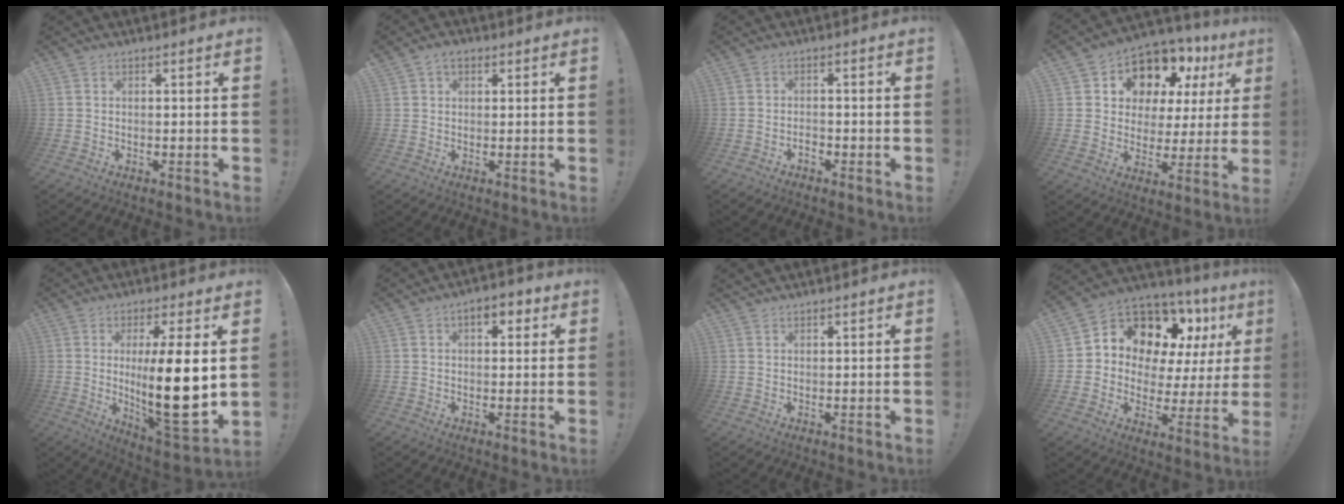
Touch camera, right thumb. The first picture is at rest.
{"total": 3.4, "force": [1.8, 2.3, 1.7], "torque": [-0.023, -0.005, 0.032]}
{"total": 1.7, "force": [-1.5, 0.6, 0.6], "torque": [-0.016, 0.001, -0.025]}
{"total": 10.8, "force": [7.4, 7.1, 3.7], "torque": [-0.062, -0.068, 0.142]}
{"total": 18.5, "force": [1.5, 4.0, 18.0], "torque": [-0.294, -0.034, 0.019]}
{"total": 5.1, "force": [2.1, 2.9, 3.6], "torque": [-0.037, -0.003, 0.032]}
{"total": 1.0, "force": [0.9, 0.0, 0.2], "torque": [0.001, -0.003, 0.017]}
{"total": 11.2, "force": [7.1, 6.9, 5.3], "torque": [-0.086, -0.068, 0.130]}